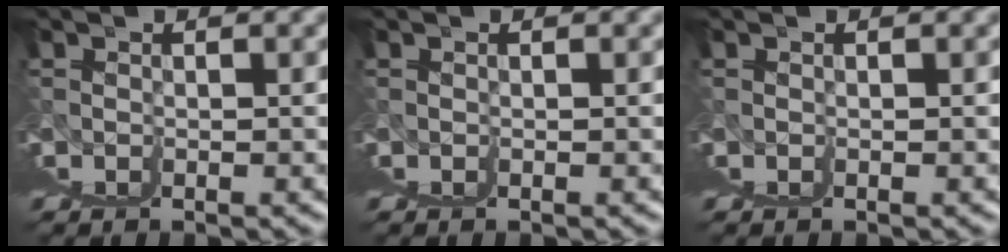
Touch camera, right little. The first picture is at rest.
{"total": 0.0}
{"total": 0.0}